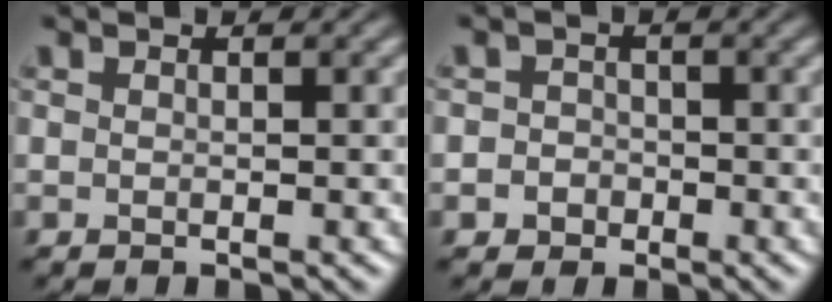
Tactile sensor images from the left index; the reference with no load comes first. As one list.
[{"total": 1.8, "force": [-1.1, 1.4, 0.1], "torque": [0.020, 0.000, -0.028]}]